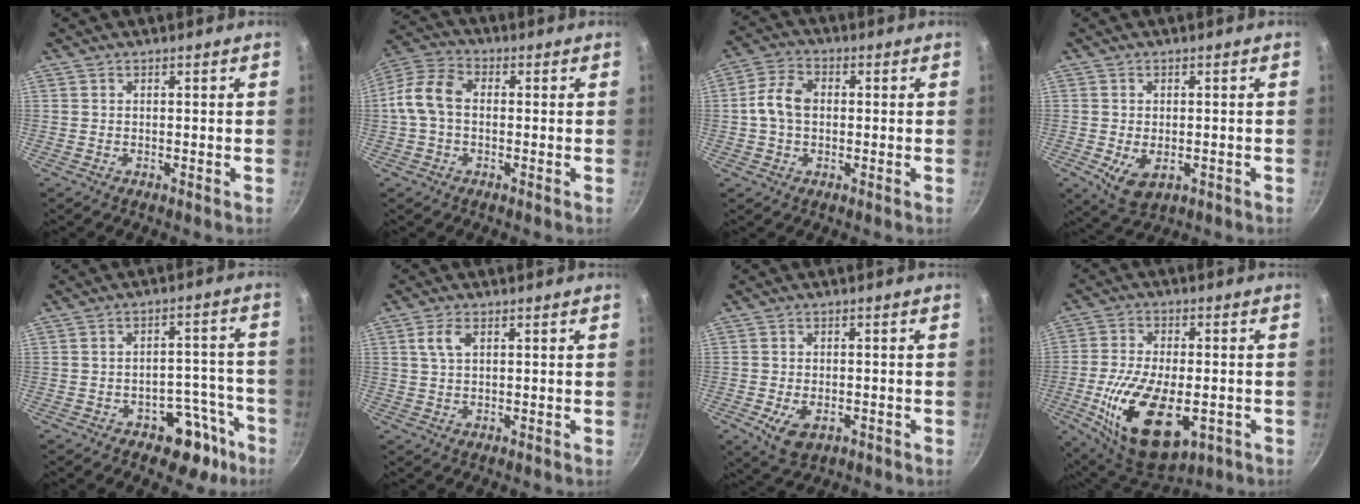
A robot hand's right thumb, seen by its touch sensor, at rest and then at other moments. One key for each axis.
{"total": 8.8, "fx": -0.1, "fy": 5.9, "fz": 6.5, "tx": -0.132, "ty": 0.028, "tz": -0.013}
{"total": 7.2, "fx": 0.1, "fy": 5.2, "fz": 5.1, "tx": -0.095, "ty": 0.019, "tz": -0.003}
{"total": 5.8, "fx": -1.7, "fy": 3.6, "fz": 4.3, "tx": -0.074, "ty": -0.004, "tz": -0.016}
{"total": 9.8, "fx": -5.8, "fy": 5.5, "fz": 5.6, "tx": -0.036, "ty": 0.055, "tz": -0.075}
{"total": 3.5, "fx": 1.3, "fy": 1.7, "fz": 2.7, "tx": -0.061, "ty": 0.006, "tz": 0.028}
{"total": 5.7, "fx": -2.1, "fy": 3.5, "fz": 4.0, "tx": -0.071, "ty": 0.001, "tz": -0.027}
{"total": 19.1, "fx": -5.4, "fy": 9.6, "fz": 15.6, "tx": -0.286, "ty": -0.006, "tz": -0.070}